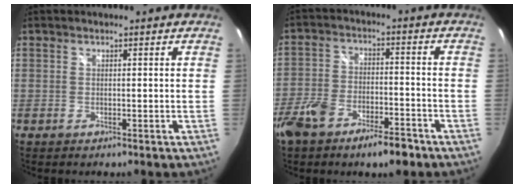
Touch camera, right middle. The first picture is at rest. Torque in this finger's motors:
{"motor_torque": [1.17, -0.97, 0.56, 0.14]}